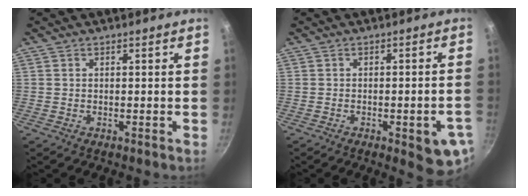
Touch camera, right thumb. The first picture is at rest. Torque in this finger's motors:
{"motor_torque": [1.65, 0.88, 1.05, -0.39, 0.18]}